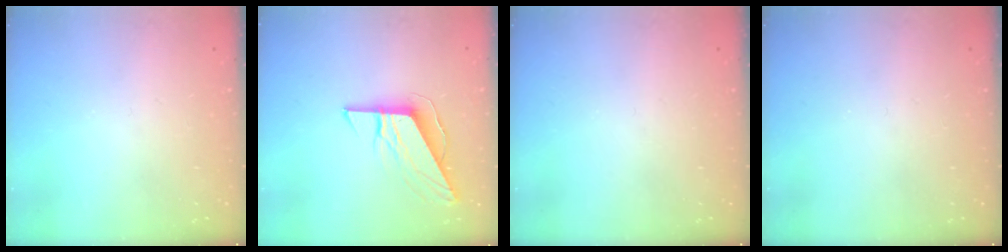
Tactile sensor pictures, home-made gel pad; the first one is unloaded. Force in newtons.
{"total": 9.5, "press": 9.5, "slide": 0.3}
{"total": 0.0}
{"total": 0.0}